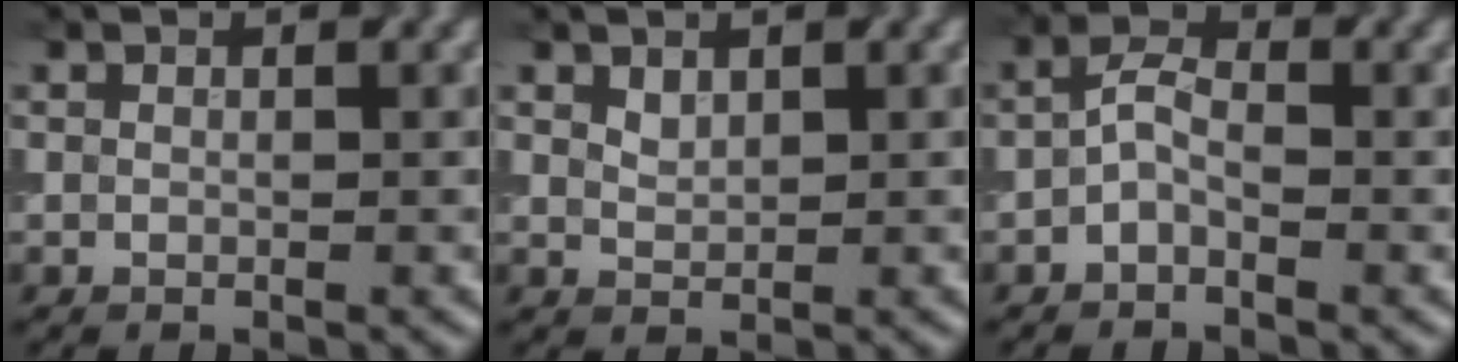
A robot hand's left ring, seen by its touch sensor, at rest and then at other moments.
{"total": 1.0, "force": [0.7, 0.5, 0.5], "torque": [-0.011, 0.006, 0.018]}
{"total": 2.1, "force": [-1.2, 0.8, 1.5], "torque": [-0.029, 0.015, -0.022]}